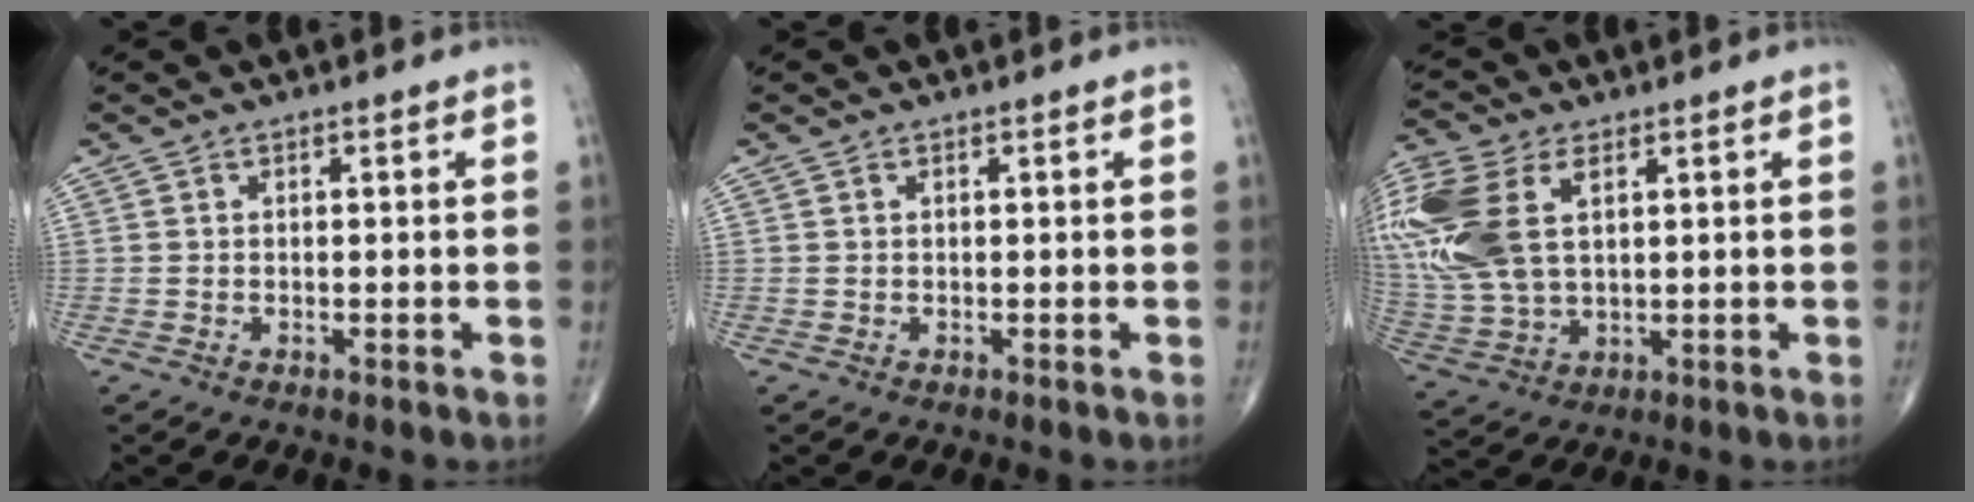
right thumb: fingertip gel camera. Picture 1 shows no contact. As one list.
[{"total": 0.0}, {"total": 20.4, "force": [6.1, 12.2, 15.2], "torque": [-0.389, 0.005, 0.121]}]